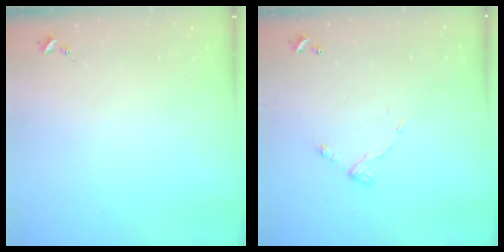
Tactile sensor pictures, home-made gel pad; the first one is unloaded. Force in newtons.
{"total": 6.8, "press": 6.8, "slide": 0.2}